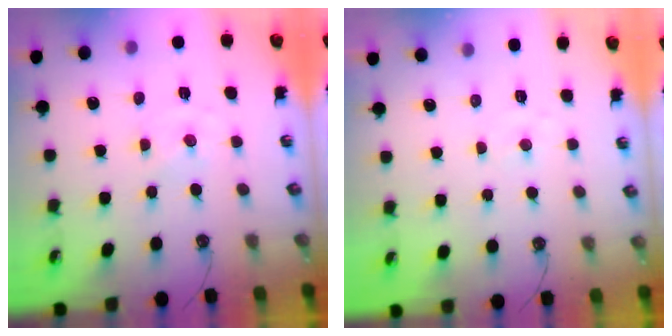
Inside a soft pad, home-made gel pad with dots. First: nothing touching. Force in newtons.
{"total": 4.8, "press": 4.7, "slide": 0.5}